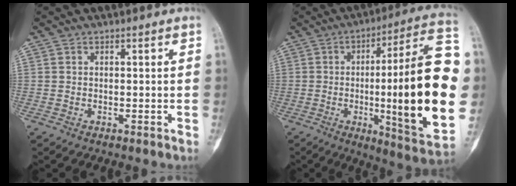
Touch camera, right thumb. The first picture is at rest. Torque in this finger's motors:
{"motor_torque": [0.62, 0.55, 2.11, 0.00, 0.52]}